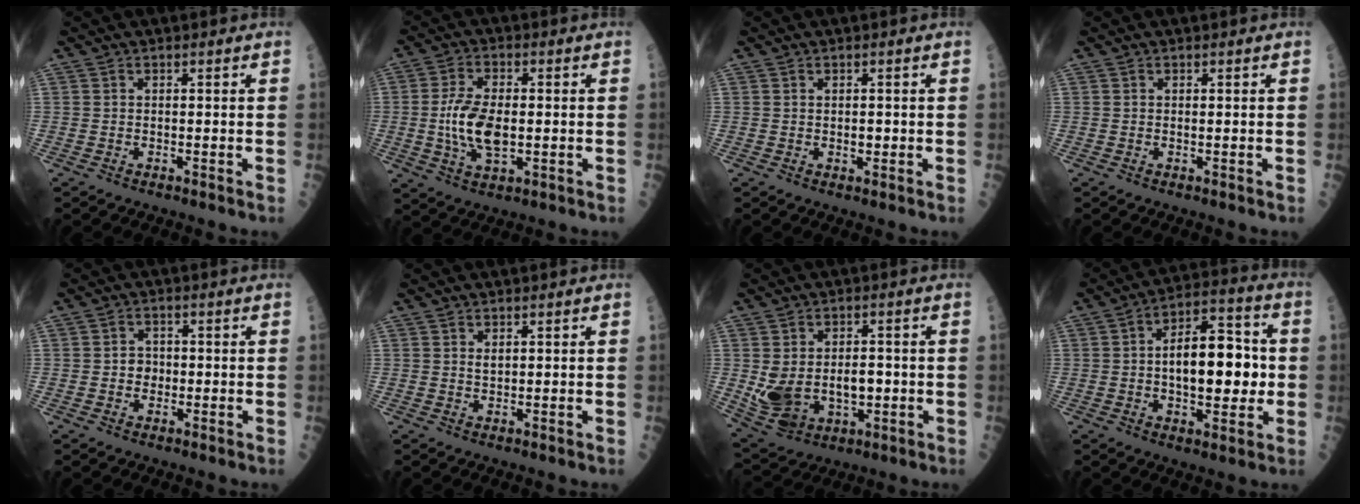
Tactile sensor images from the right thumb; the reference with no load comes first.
{"total": 10.0, "force": [-0.6, 4.9, 8.7], "torque": [-0.166, -0.002, -0.010]}
{"total": 1.3, "force": [0.0, 0.8, 1.0], "torque": [-0.009, -0.001, 0.002]}
{"total": 0.0}
{"total": 2.8, "force": [-0.2, 2.4, 1.4], "torque": [0.004, 0.007, -0.006]}
{"total": 1.0, "force": [0.6, 0.5, 0.7], "torque": [-0.008, -0.004, 0.012]}
{"total": 13.1, "force": [-1.0, 8.8, 9.7], "torque": [-0.152, 0.003, 0.011]}
{"total": 16.3, "force": [0.1, 8.0, 14.2], "torque": [-0.179, 0.022, -0.002]}